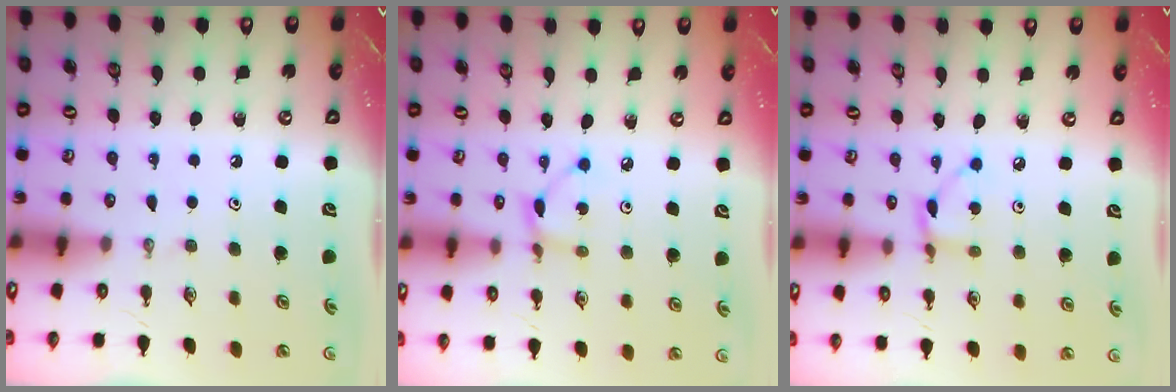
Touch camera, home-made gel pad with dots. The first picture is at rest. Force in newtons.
{"total": 2.8, "press": 2.8, "slide": 0.1}
{"total": 4.1, "press": 4.1, "slide": 0.2}